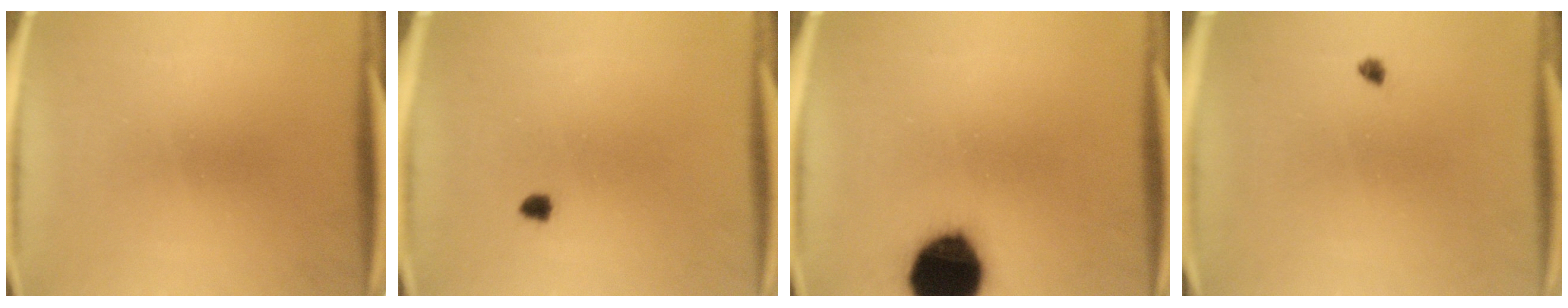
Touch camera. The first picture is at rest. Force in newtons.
{"total": 1.1}
{"total": 19.6}
{"total": 0.9}